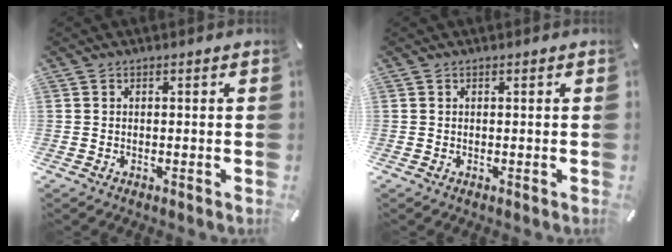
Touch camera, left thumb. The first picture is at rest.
{"total": 0.0}